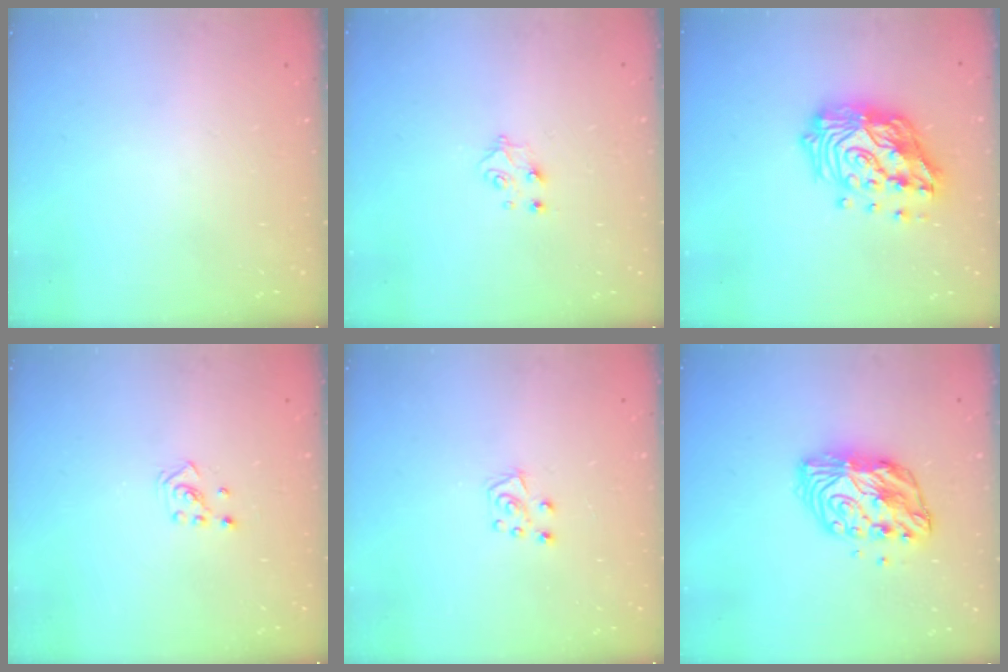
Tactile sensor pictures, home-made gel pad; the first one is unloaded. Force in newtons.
{"total": 5.5, "press": 5.5, "slide": 0.5}
{"total": 18.5, "press": 18.4, "slide": 2.2}
{"total": 2.1, "press": 1.9, "slide": 0.8}
{"total": 5.0, "press": 4.9, "slide": 0.4}
{"total": 11.1, "press": 11.1, "slide": 0.8}